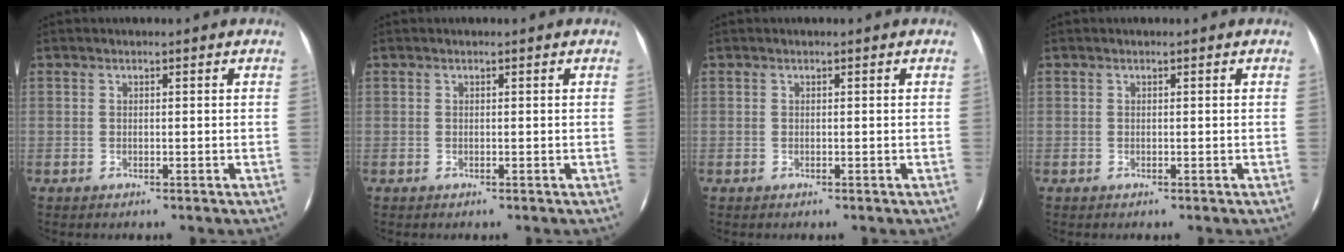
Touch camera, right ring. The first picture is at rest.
{"total": 0.0}
{"total": 0.0}
{"total": 0.0}